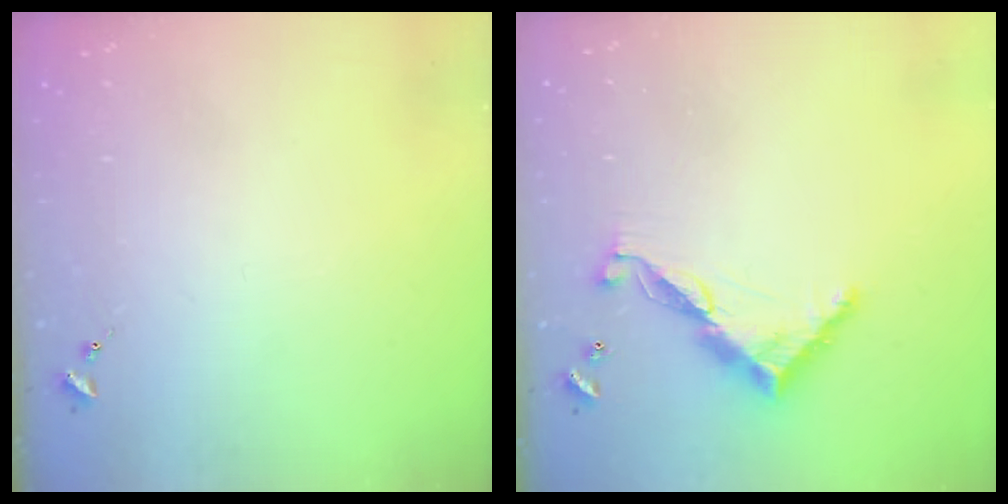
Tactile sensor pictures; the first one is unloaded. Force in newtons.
{"total": 10.6, "press": 10.6, "slide": 0.4}